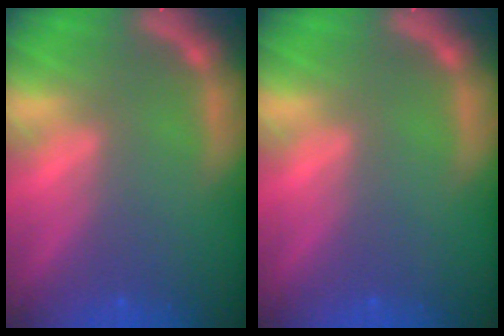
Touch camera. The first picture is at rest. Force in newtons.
{"total": 0.0}